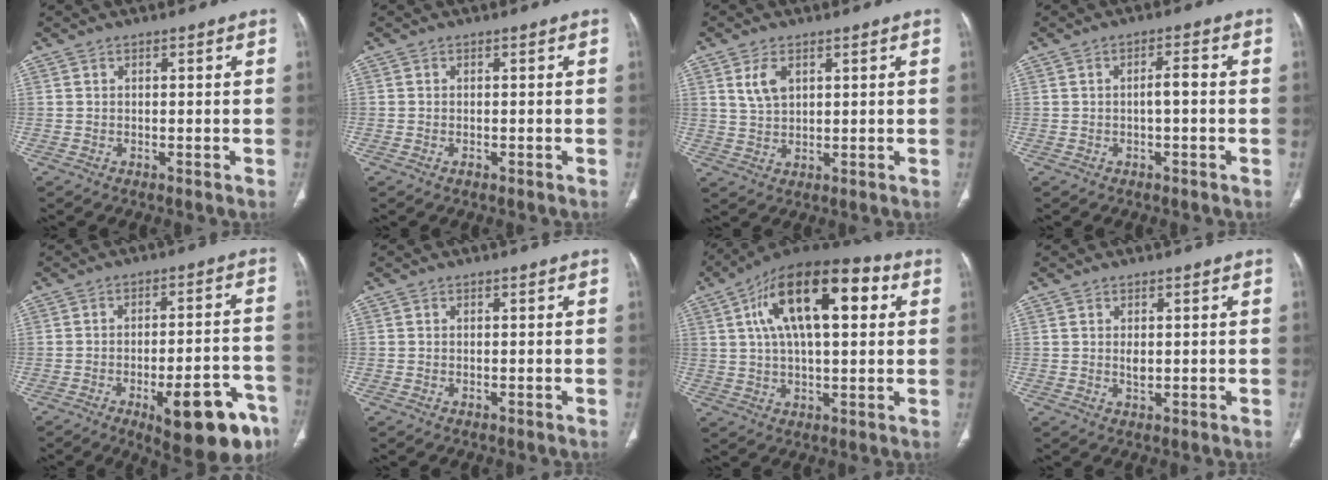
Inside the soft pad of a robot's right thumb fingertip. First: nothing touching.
{"total": 0.6, "force": [-0.3, 0.3, 0.4], "torque": [-0.009, 0.001, -0.005]}
{"total": 4.7, "force": [2.1, 2.7, 3.3], "torque": [-0.059, -0.009, 0.046]}
{"total": 2.5, "force": [-0.4, 0.7, 2.4], "torque": [-0.045, 0.012, -0.007]}
{"total": 17.0, "force": [-8.7, 5.7, 13.4], "torque": [-0.124, 0.048, -0.107]}
{"total": 0.0}
{"total": 21.3, "force": [6.4, 9.5, 18.0], "torque": [-0.285, 0.019, 0.096]}
{"total": 1.7, "force": [0.3, 0.9, 1.4], "torque": [-0.026, -0.004, 0.010]}